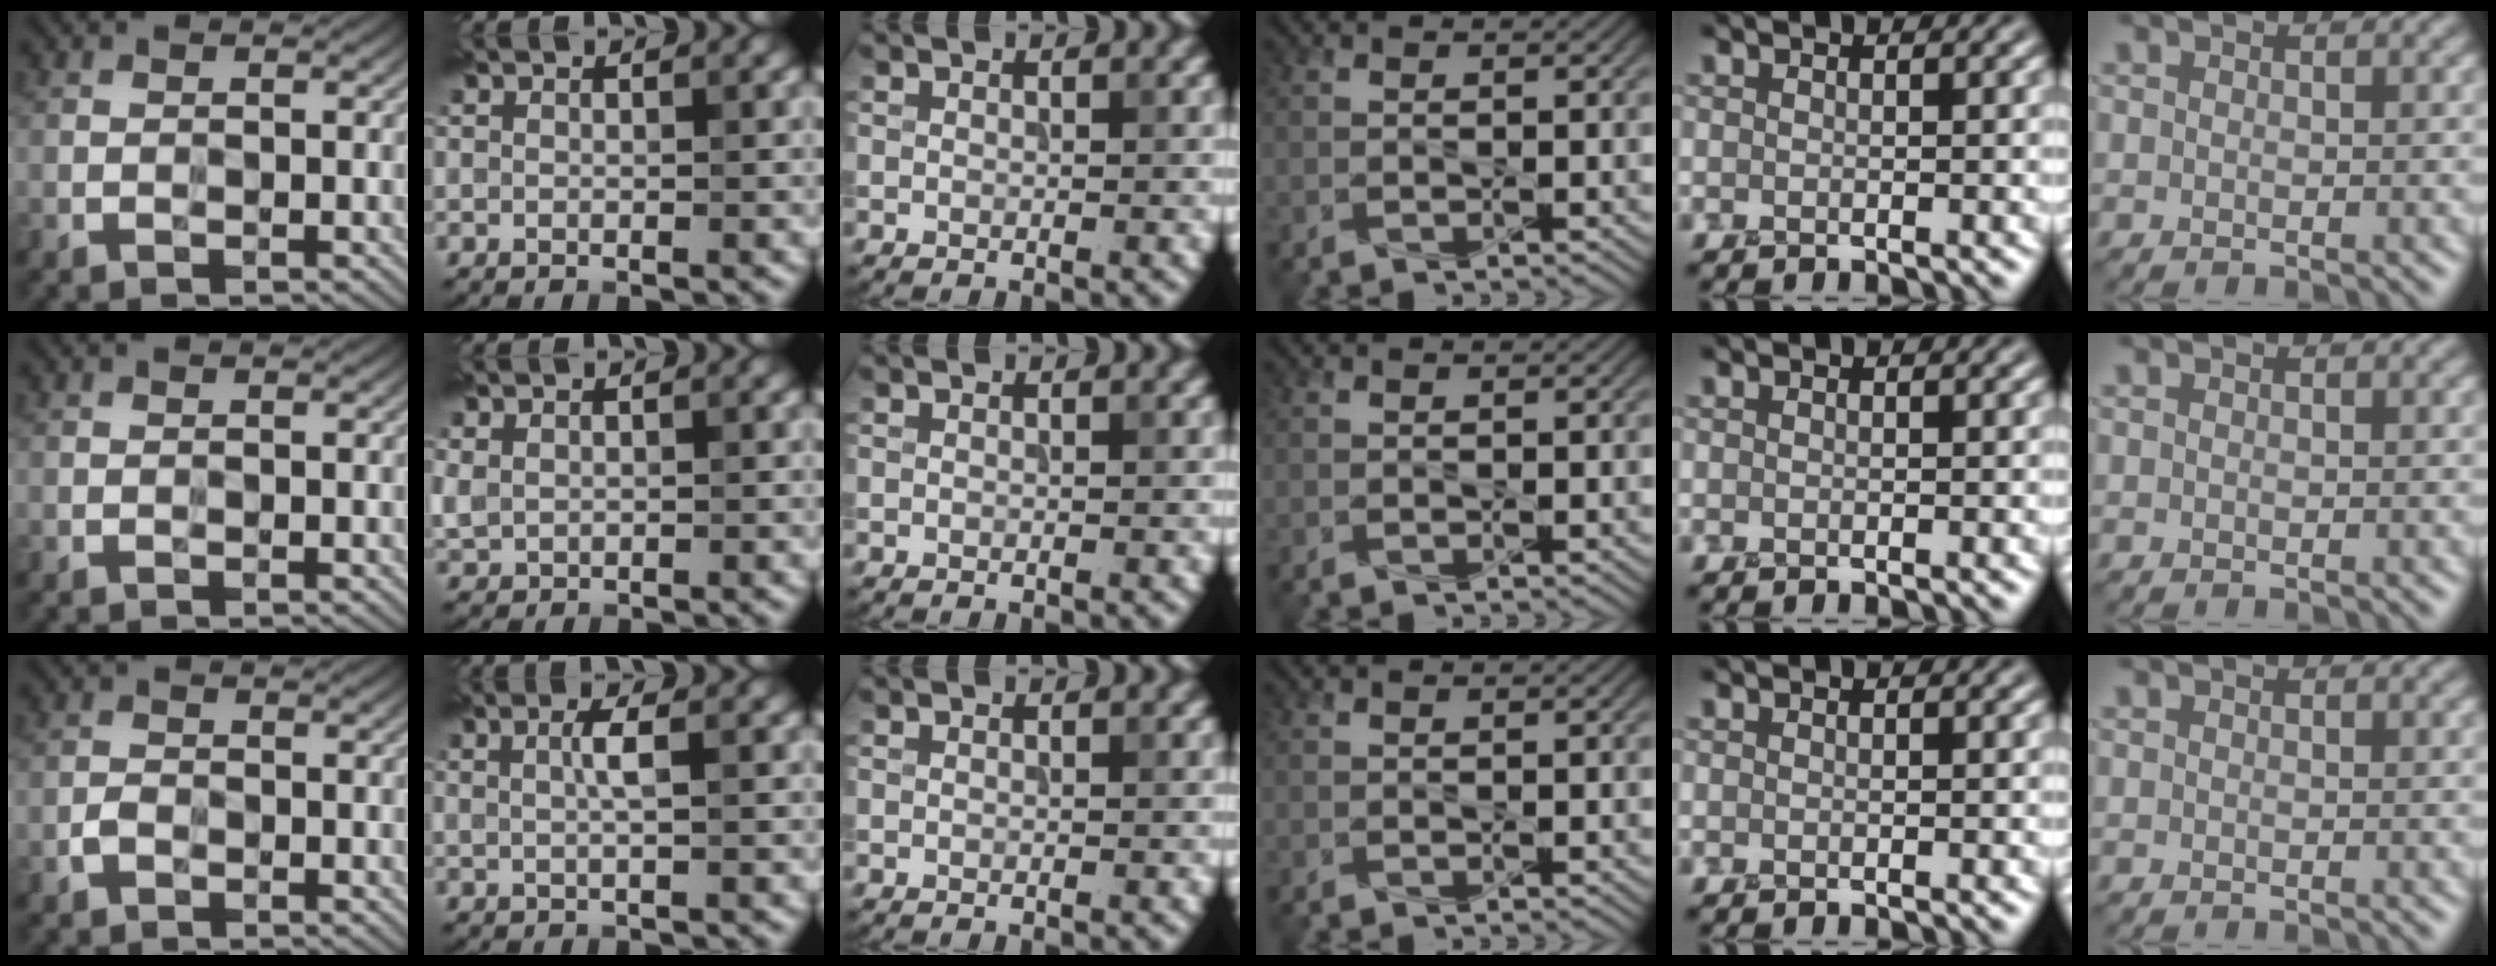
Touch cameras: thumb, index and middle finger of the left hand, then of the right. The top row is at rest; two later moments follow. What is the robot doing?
{"motion": "squeeze", "object": "tweezer"}